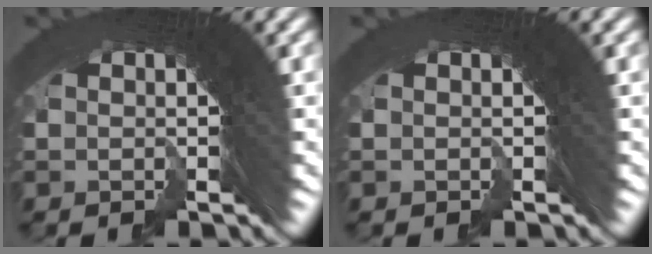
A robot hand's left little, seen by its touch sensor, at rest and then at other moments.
{"total": 0.0}